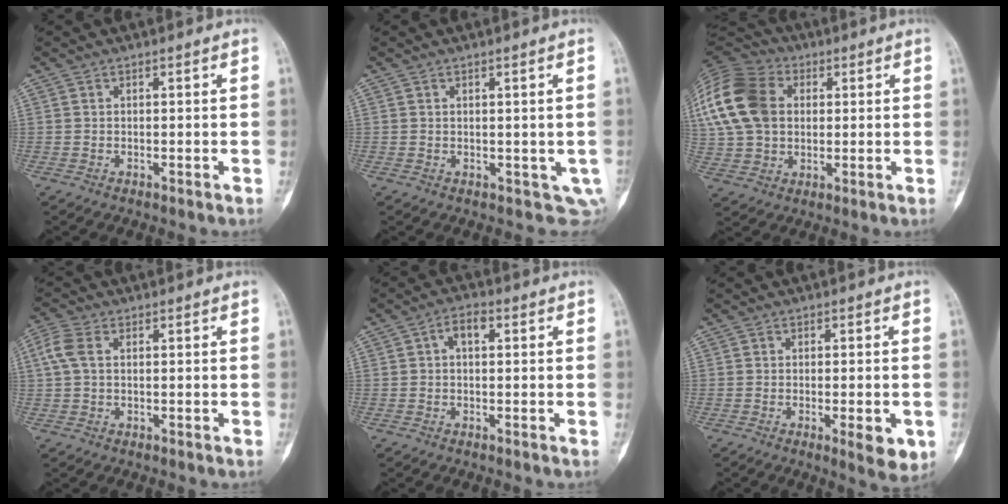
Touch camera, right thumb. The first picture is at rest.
{"total": 3.5, "force": [0.3, 2.4, 2.5], "torque": [-0.017, -0.009, 0.015]}
{"total": 22.1, "force": [4.5, 16.4, 14.1], "torque": [-0.312, 0.033, 0.084]}
{"total": 4.7, "force": [0.9, 2.9, 3.6], "torque": [-0.103, 0.016, 0.013]}
{"total": 3.5, "force": [0.5, 1.7, 2.9], "torque": [-0.046, 0.009, 0.001]}
{"total": 6.2, "force": [-1.9, 1.8, 5.6], "torque": [-0.069, -0.010, -0.019]}